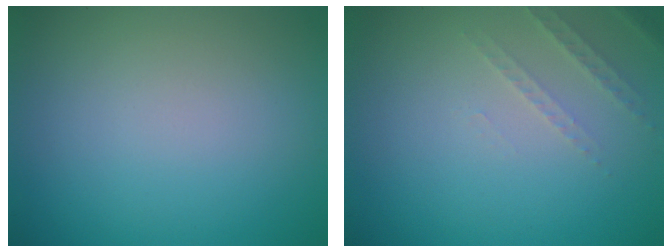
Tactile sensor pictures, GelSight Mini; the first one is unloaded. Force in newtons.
{"total": 1.5, "press": 1.4, "slide": 0.4}